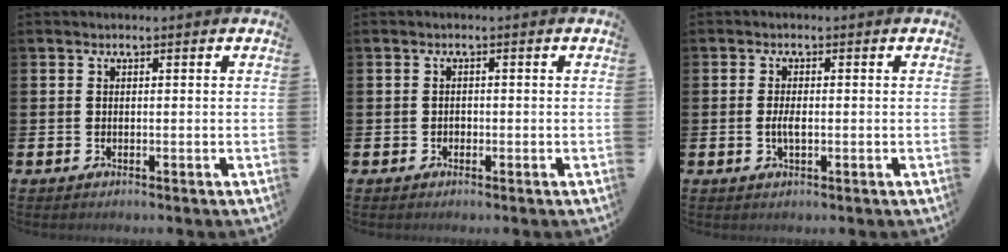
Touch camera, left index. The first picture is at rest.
{"total": 0.8, "force": [-0.4, 0.7, 0.2], "torque": [-0.011, 0.007, -0.008]}
{"total": 2.0, "force": [-0.2, 0.8, 1.9], "torque": [-0.034, -0.001, -0.004]}